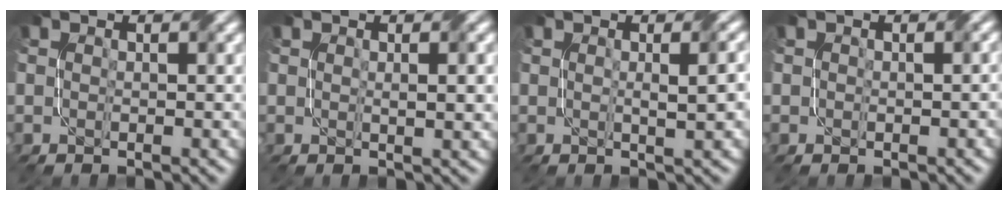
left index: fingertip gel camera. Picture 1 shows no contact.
{"total": 1.6, "force": [0.4, 0.4, 1.6], "torque": [-0.023, 0.001, 0.011]}
{"total": 2.5, "force": [0.3, 0.6, 2.3], "torque": [-0.031, 0.004, 0.006]}
{"total": 0.6, "force": [0.1, 0.5, 0.3], "torque": [-0.005, 0.000, 0.002]}